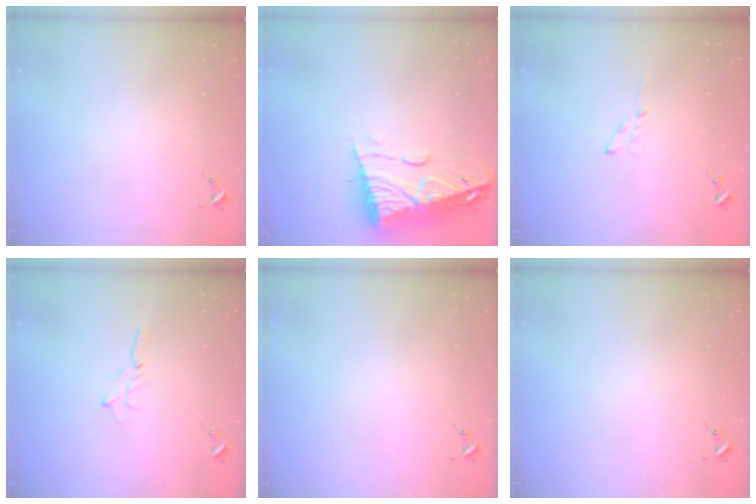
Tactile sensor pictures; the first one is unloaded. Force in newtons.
{"total": 13.3, "press": 13.2, "slide": 1.2}
{"total": 3.5, "press": 3.5, "slide": 0.4}
{"total": 2.9, "press": 2.9, "slide": 0.3}
{"total": 0.0}
{"total": 0.0}